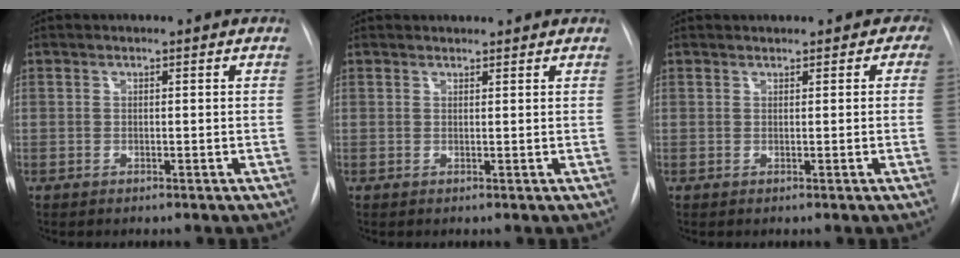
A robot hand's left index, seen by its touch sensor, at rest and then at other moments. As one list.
[{"total": 2.9, "force": [2.8, 0.6, 0.4], "torque": [-0.008, 0.023, 0.037]}, {"total": 2.8, "force": [1.8, 1.8, 1.0], "torque": [0.009, 0.014, 0.018]}]